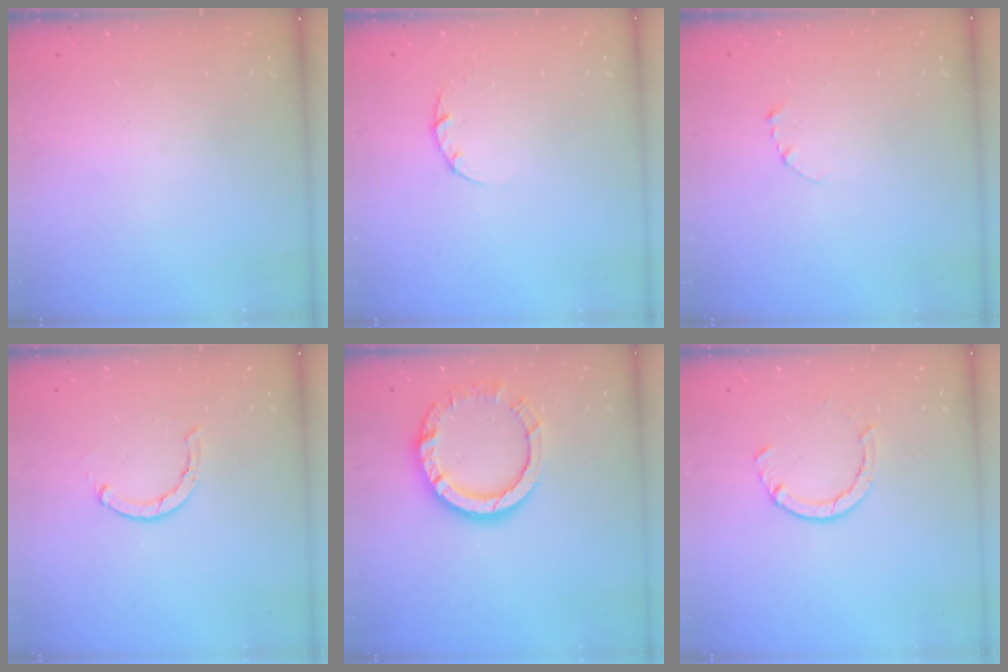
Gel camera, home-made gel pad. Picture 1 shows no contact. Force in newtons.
{"total": 2.2, "press": 2.2, "slide": 0.3}
{"total": 2.7, "press": 2.7, "slide": 0.3}
{"total": 1.5, "press": 1.5, "slide": 0.2}
{"total": 11.5, "press": 11.5, "slide": 1.0}
{"total": 4.0, "press": 4.0, "slide": 0.4}